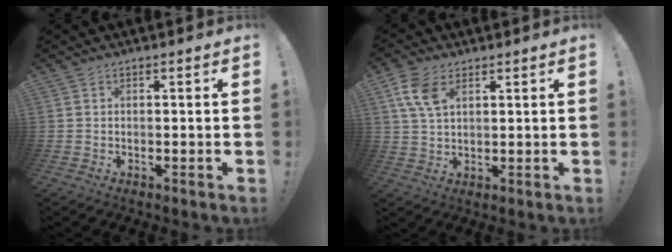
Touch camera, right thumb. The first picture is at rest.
{"total": 7.9, "force": [3.7, 4.4, 5.4], "torque": [-0.118, -0.007, 0.070]}